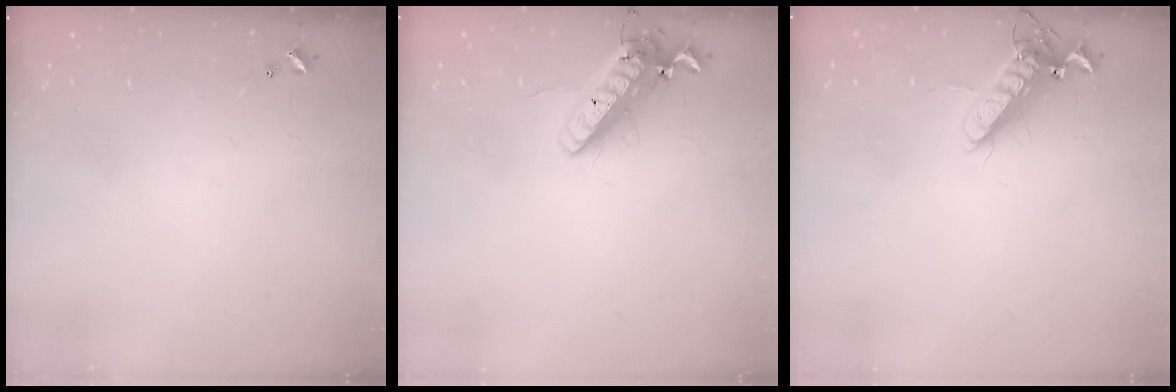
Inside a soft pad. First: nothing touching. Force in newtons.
{"total": 15.3, "press": 15.1, "slide": 2.8}
{"total": 12.6, "press": 12.4, "slide": 2.4}